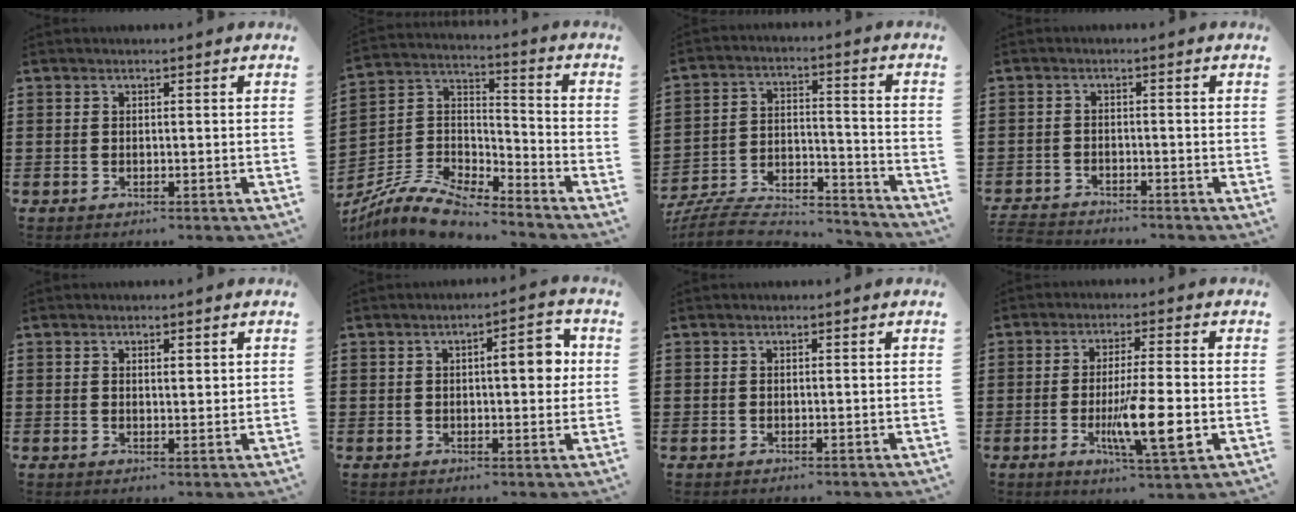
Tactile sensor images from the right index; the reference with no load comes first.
{"total": 9.4, "force": [-8.4, 2.1, 3.6], "torque": [-0.086, 0.012, -0.170]}
{"total": 7.9, "force": [-7.4, 1.7, 2.4], "torque": [-0.048, 0.005, -0.147]}
{"total": 2.5, "force": [-2.5, 0.2, -0.1], "torque": [-0.004, -0.001, -0.055]}
{"total": 1.1, "force": [0.6, 0.5, 0.8], "torque": [-0.016, 0.005, 0.010]}
{"total": 5.4, "force": [0.9, 1.6, 5.1], "torque": [-0.065, -0.003, 0.003]}
{"total": 0.0}
{"total": 10.8, "force": [-2.5, 2.0, 10.3], "torque": [-0.185, -0.012, -0.040]}